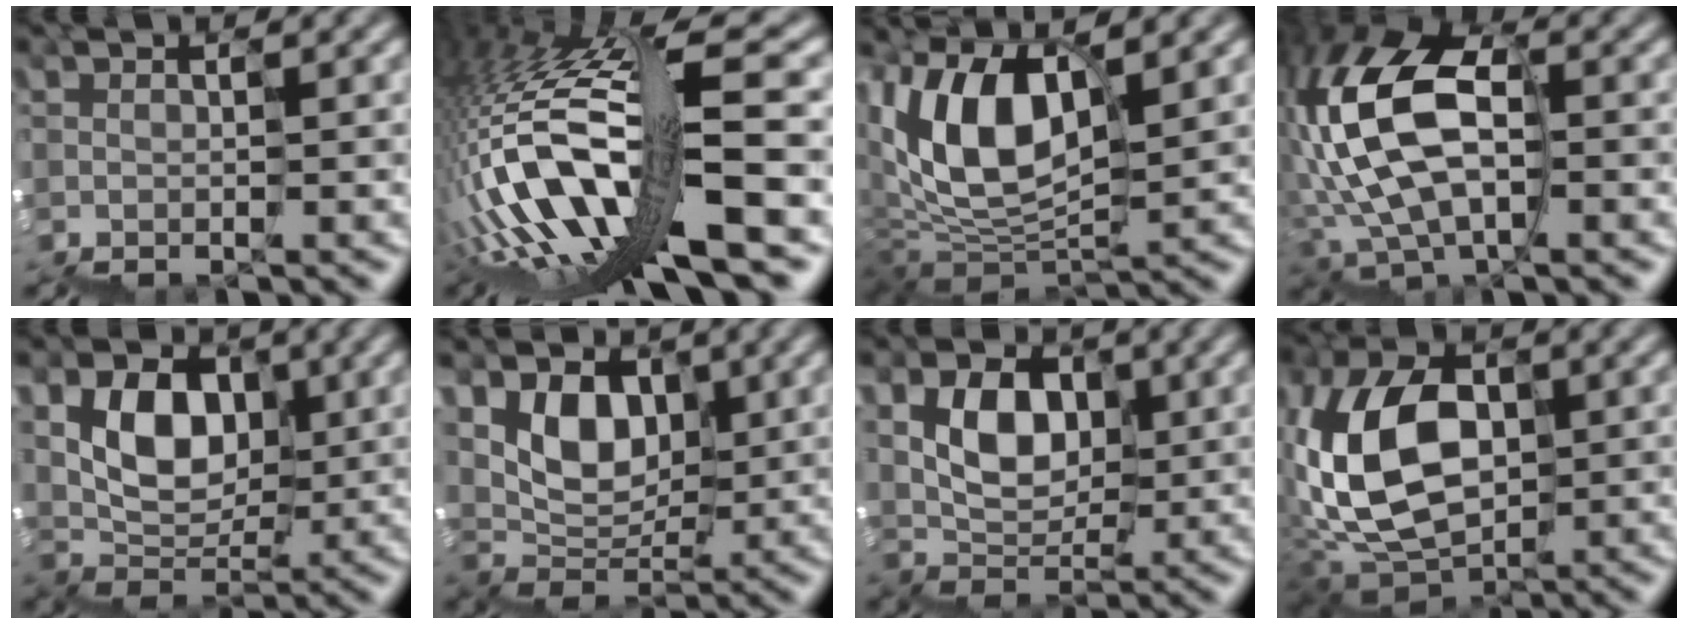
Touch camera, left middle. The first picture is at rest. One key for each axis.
{"total": 12.7, "fx": -3.5, "fy": 3.1, "fz": 11.8, "tx": -0.252, "ty": 0.031, "tz": -0.055}
{"total": 7.3, "fx": 2.6, "fy": 4.2, "fz": 5.3, "tx": -0.128, "ty": 0.015, "tz": 0.044}
{"total": 8.2, "fx": -0.2, "fy": 5.0, "fz": 6.5, "tx": -0.179, "ty": 0.030, "tz": -0.012}
{"total": 3.6, "fx": 1.7, "fy": 3.0, "fz": 1.1, "tx": -0.027, "ty": 0.006, "tz": 0.034}
{"total": 3.6, "fx": 2.2, "fy": 2.8, "fz": 0.8, "tx": -0.026, "ty": 0.003, "tz": 0.041}
{"total": 2.8, "fx": 1.4, "fy": 2.4, "fz": 0.5, "tx": -0.019, "ty": 0.010, "tz": 0.029}
{"total": 8.8, "fx": 0.9, "fy": 6.3, "fz": 6.0, "tx": -0.156, "ty": 0.018, "tz": 0.015}